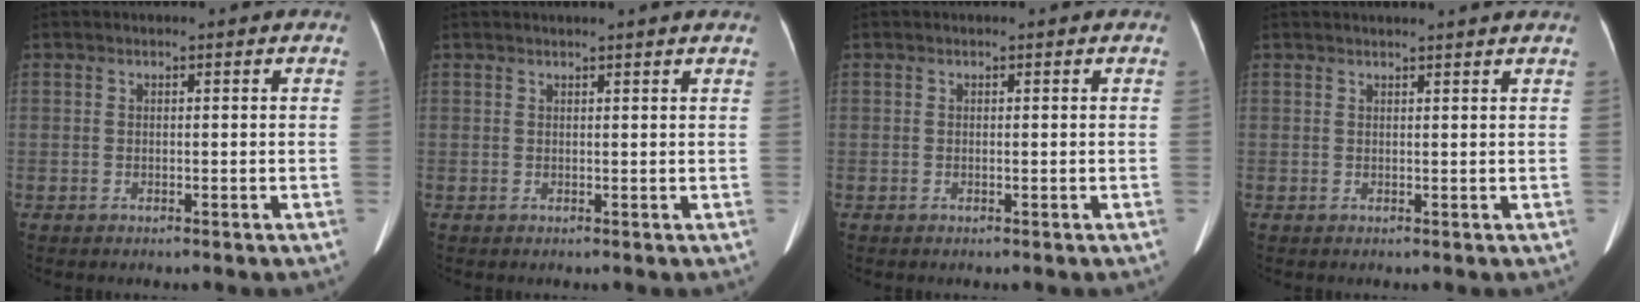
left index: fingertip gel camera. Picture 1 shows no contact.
{"total": 3.4, "force": [3.0, -0.6, 1.5], "torque": [-0.023, 0.016, 0.033]}
{"total": 0.0}
{"total": 4.8, "force": [4.4, -0.7, 1.7], "torque": [-0.022, 0.016, 0.045]}